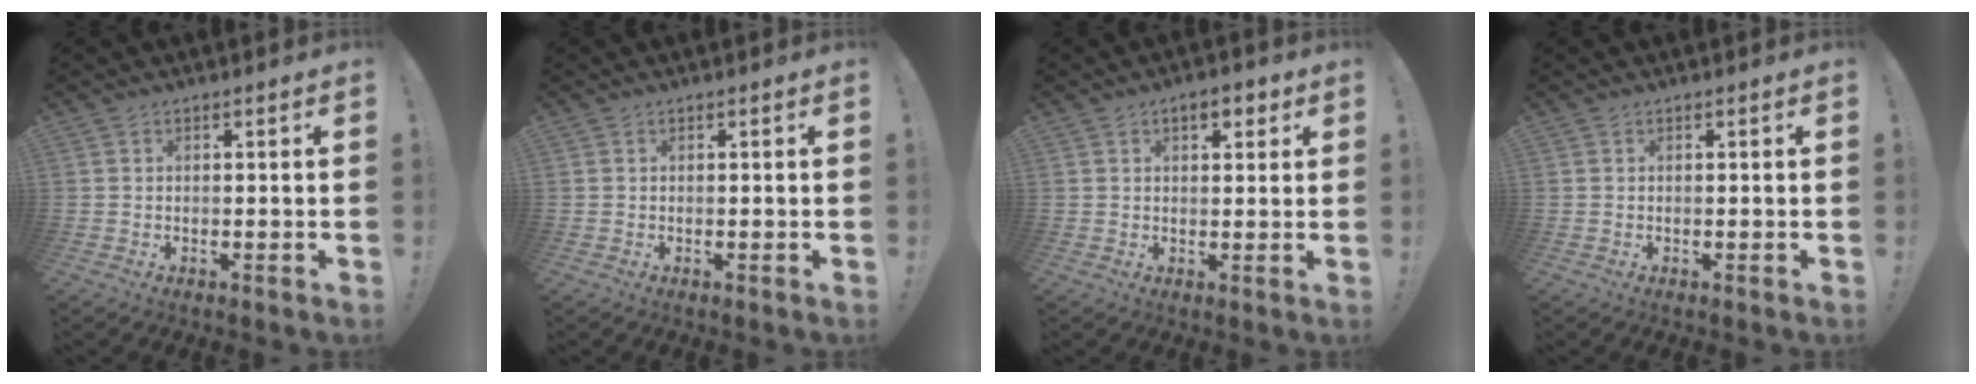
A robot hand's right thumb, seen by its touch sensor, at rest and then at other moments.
{"total": 0.0}
{"total": 4.6, "force": [2.6, 2.4, 3.0], "torque": [-0.026, -0.010, 0.039]}
{"total": 0.0}